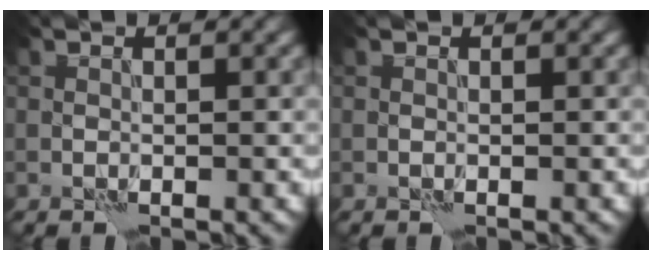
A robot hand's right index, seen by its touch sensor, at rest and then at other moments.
{"total": 0.0}